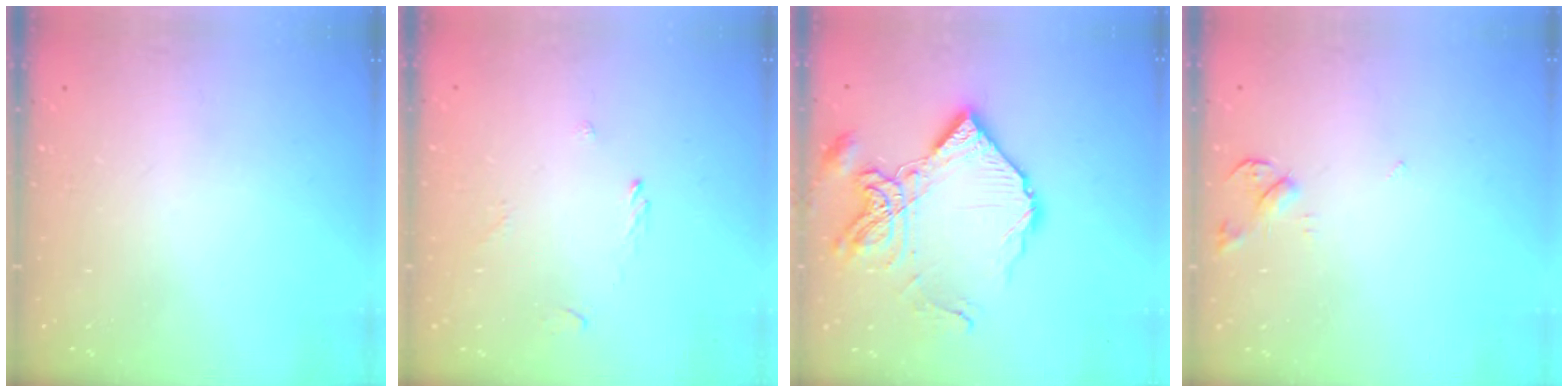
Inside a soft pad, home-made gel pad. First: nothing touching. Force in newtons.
{"total": 1.6, "press": 1.5, "slide": 0.5}
{"total": 17.1, "press": 17.0, "slide": 1.8}
{"total": 4.3, "press": 4.3, "slide": 0.8}